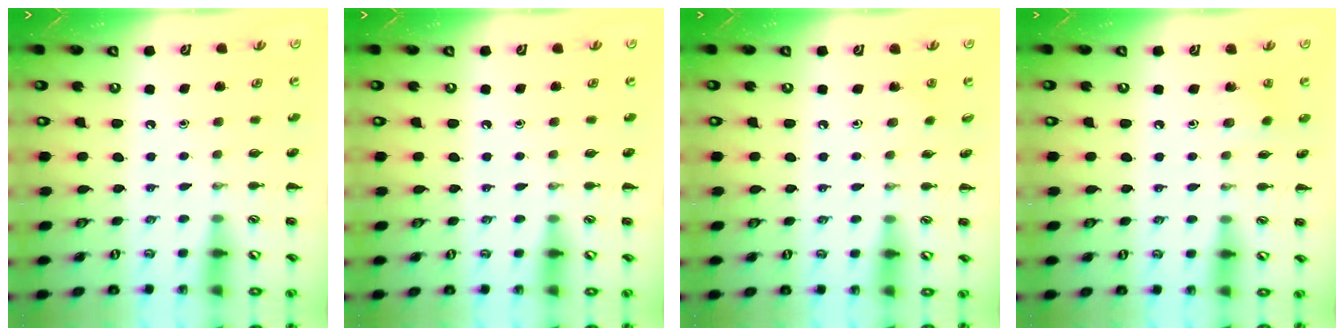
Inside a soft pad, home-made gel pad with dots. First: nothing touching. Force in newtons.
{"total": 0.0}
{"total": 3.9, "press": 3.7, "slide": 1.0}
{"total": 2.6, "press": 2.5, "slide": 0.7}